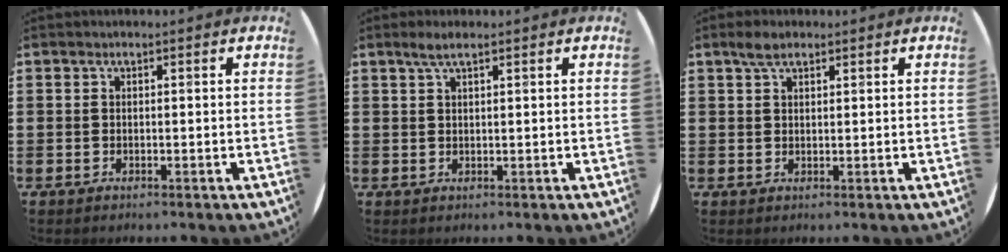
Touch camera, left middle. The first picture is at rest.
{"total": 2.2, "force": [1.5, 0.3, 1.5], "torque": [-0.031, 0.004, 0.026]}
{"total": 2.7, "force": [2.0, 1.2, 1.5], "torque": [-0.024, 0.005, 0.034]}